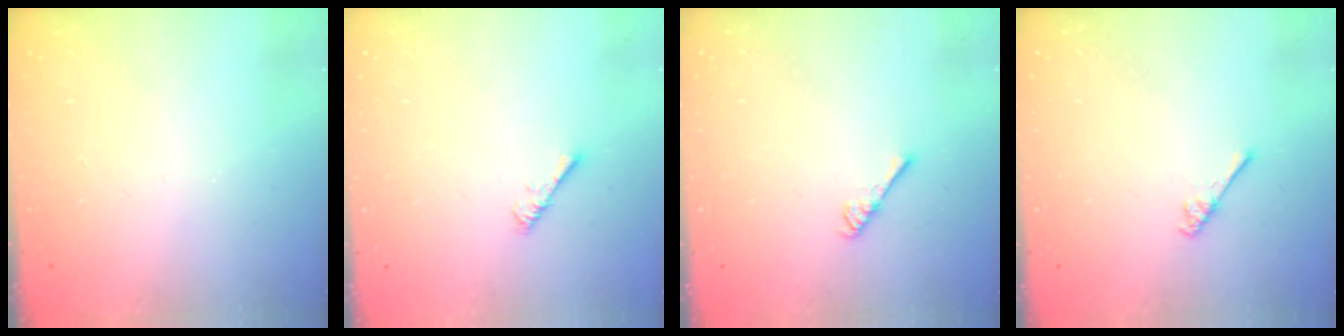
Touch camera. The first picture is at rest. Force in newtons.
{"total": 0.8, "press": 0.8, "slide": 0.3}
{"total": 2.6, "press": 2.6, "slide": 0.5}
{"total": 2.6, "press": 2.6, "slide": 0.3}